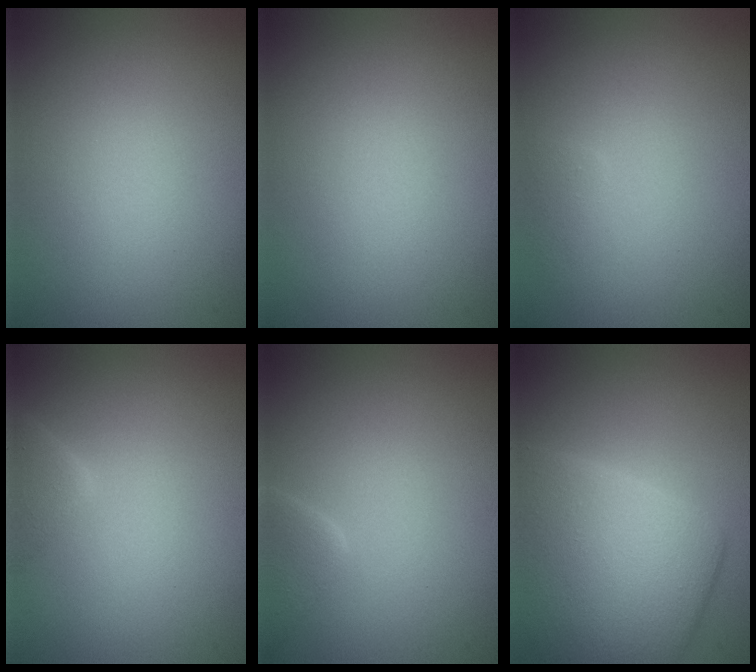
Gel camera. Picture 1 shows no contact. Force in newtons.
{"total": 0.0}
{"total": 0.7, "press": 0.7, "slide": 0.0}
{"total": 2.5, "press": 2.5, "slide": 0.2}
{"total": 1.9, "press": 1.9, "slide": 0.2}
{"total": 7.5, "press": 7.5, "slide": 0.5}